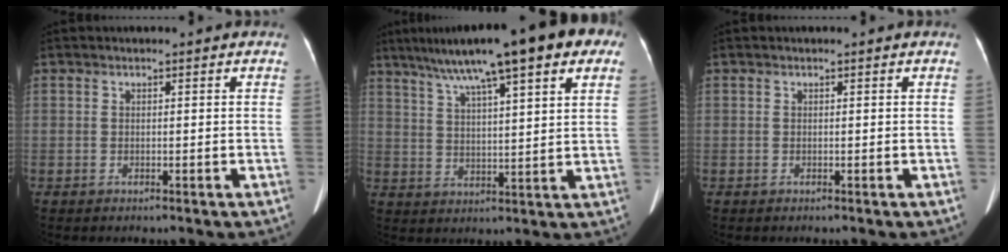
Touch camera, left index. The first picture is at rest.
{"total": 19.0, "force": [12.1, 2.9, 14.3], "torque": [-0.227, 0.052, 0.171]}
{"total": 0.0}